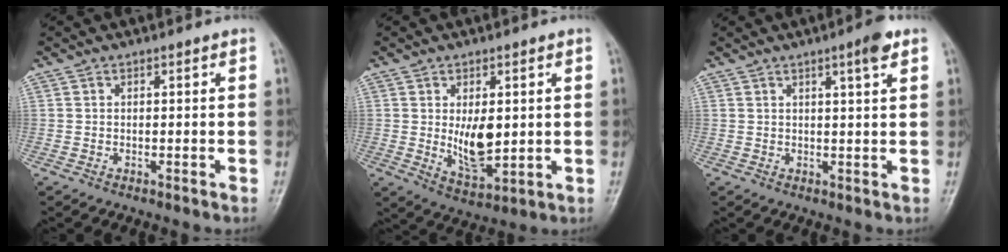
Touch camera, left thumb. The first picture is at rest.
{"total": 8.2, "force": [0.6, 4.3, 7.0], "torque": [-0.099, -0.022, 0.025]}
{"total": 3.9, "force": [2.2, 0.4, 3.1], "torque": [-0.044, -0.010, 0.032]}